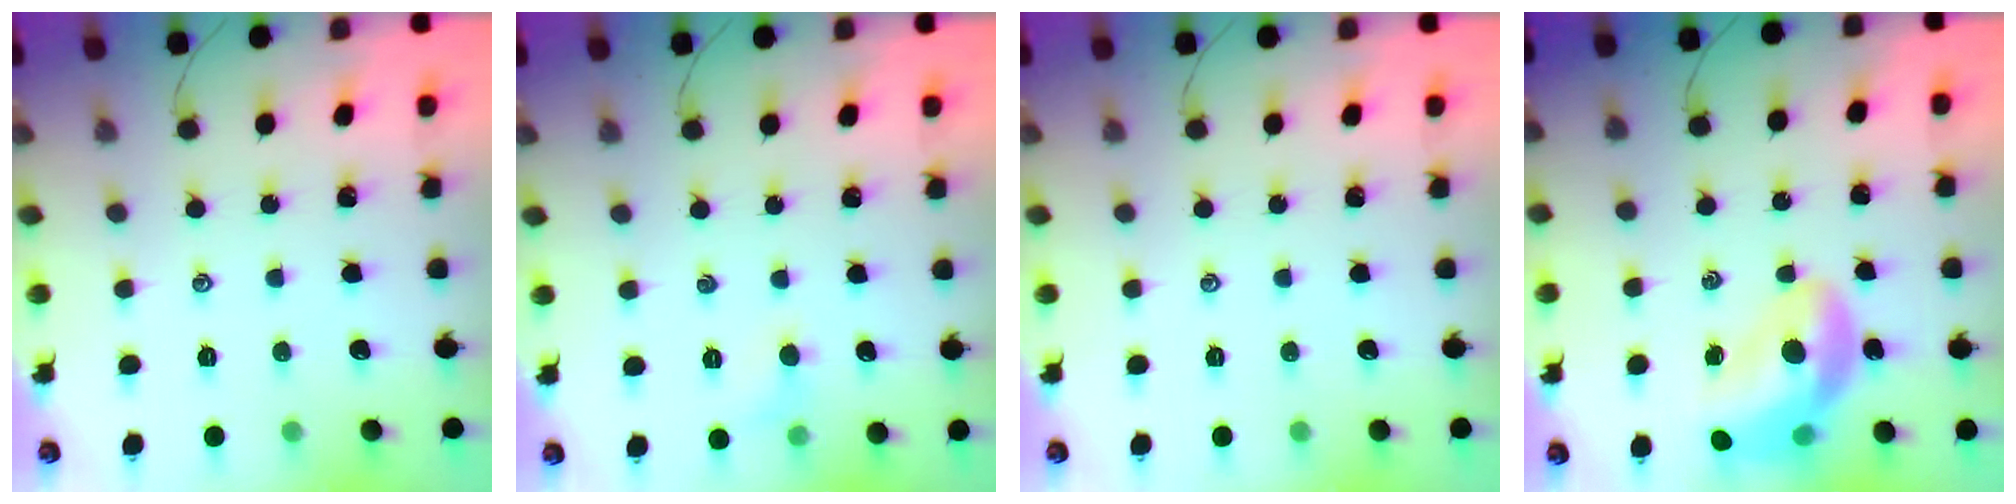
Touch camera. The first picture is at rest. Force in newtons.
{"total": 5.0, "press": 4.8, "slide": 1.3}
{"total": 0.0}
{"total": 15.0, "press": 14.5, "slide": 3.7}